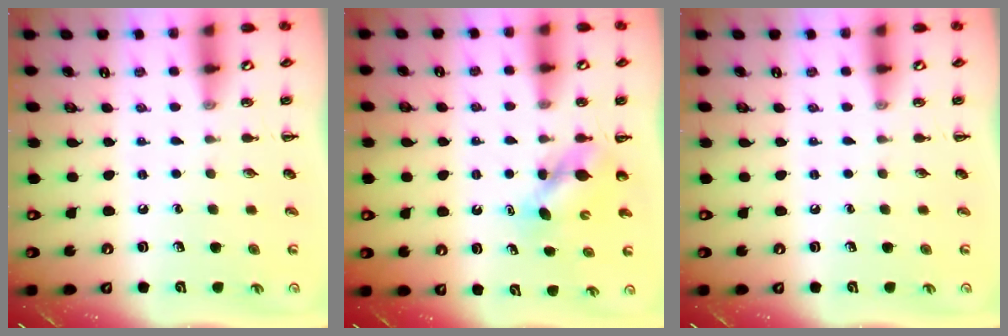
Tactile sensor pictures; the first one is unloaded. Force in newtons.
{"total": 5.2, "press": 5.2, "slide": 0.4}
{"total": 0.0}